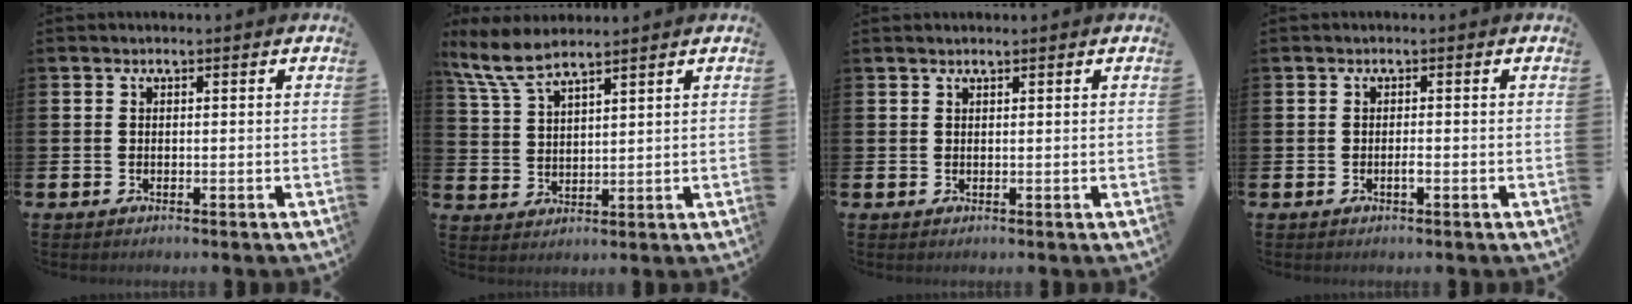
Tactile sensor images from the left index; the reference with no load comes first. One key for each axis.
{"total": 6.6, "fx": 5.9, "fy": 1.0, "fz": 2.7, "tx": -0.077, "ty": -0.016, "tz": 0.108}
{"total": 0.8, "fx": 0.8, "fy": 0.0, "fz": 0.1, "tx": -0.001, "ty": 0.001, "tz": 0.013}
{"total": 0.8, "fx": -0.4, "fy": 0.2, "fz": 0.7, "tx": -0.013, "ty": -0.003, "tz": -0.007}